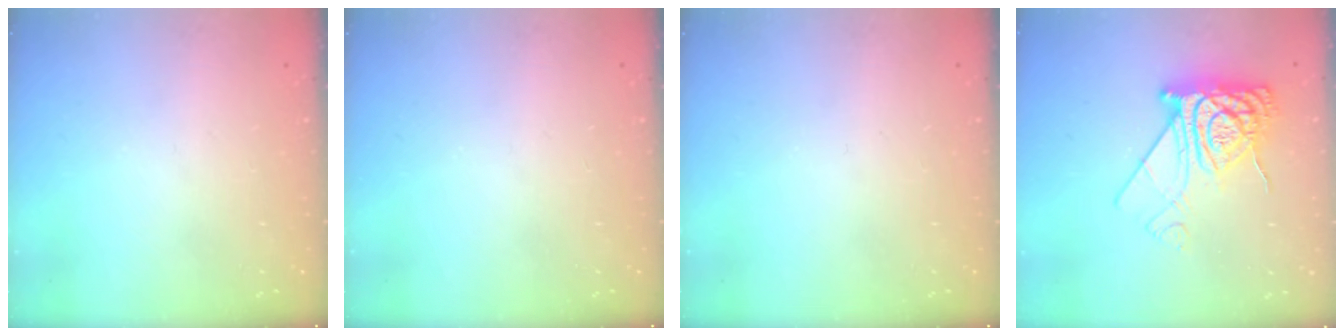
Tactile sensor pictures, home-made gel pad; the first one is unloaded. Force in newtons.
{"total": 0.0}
{"total": 0.0}
{"total": 12.3, "press": 12.3, "slide": 1.0}